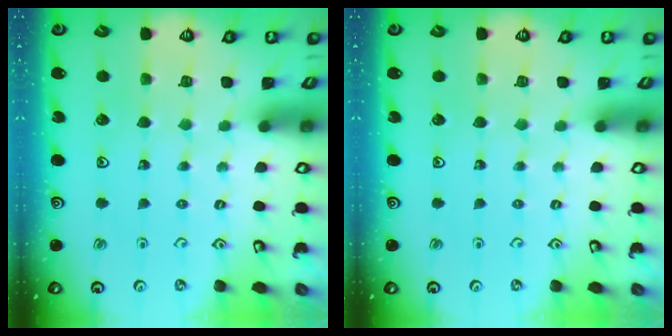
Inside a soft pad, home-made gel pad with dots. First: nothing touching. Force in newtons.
{"total": 0.0}